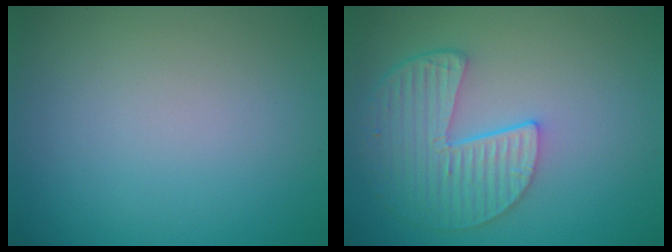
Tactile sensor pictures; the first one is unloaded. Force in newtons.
{"total": 5.2, "press": 4.2, "slide": 3.2}